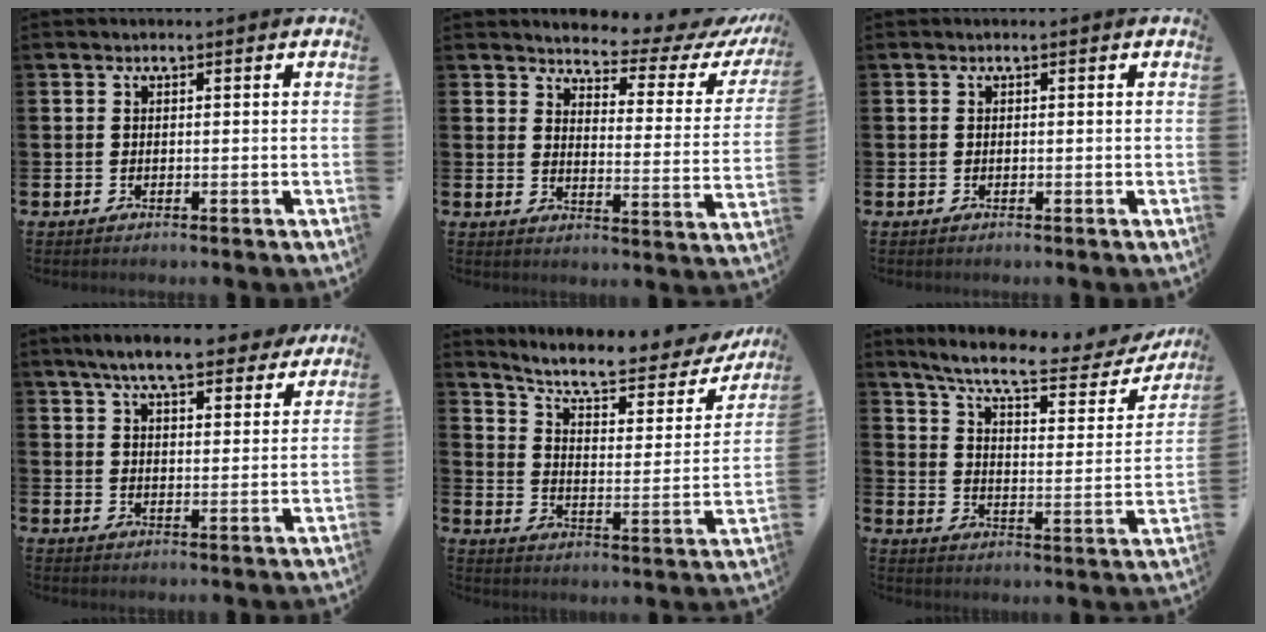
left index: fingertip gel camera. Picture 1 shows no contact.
{"total": 4.6, "force": [4.2, 1.3, 1.3], "torque": [-0.035, -0.042, 0.062]}
{"total": 0.0}
{"total": 8.2, "force": [7.3, 1.7, 3.2], "torque": [-0.064, -0.031, 0.128]}
{"total": 8.6, "force": [7.3, 2.2, 4.1], "torque": [-0.106, -0.046, 0.119]}
{"total": 9.9, "force": [8.4, 1.9, 4.8], "torque": [-0.114, -0.052, 0.138]}